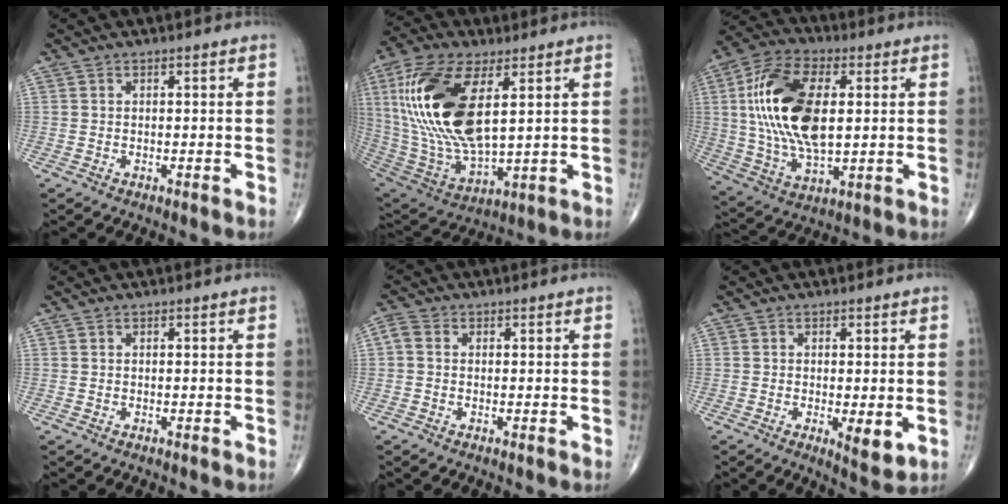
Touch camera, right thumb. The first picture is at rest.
{"total": 23.5, "force": [5.8, 10.5, 20.2], "torque": [-0.427, -0.027, 0.115]}
{"total": 20.2, "force": [3.0, 10.3, 17.1], "torque": [-0.336, -0.002, 0.053]}
{"total": 0.0}
{"total": 2.1, "force": [0.0, 1.6, 1.3], "torque": [-0.028, 0.005, -0.009]}
{"total": 4.6, "force": [-0.9, 1.5, 4.2], "torque": [-0.066, -0.016, -0.013]}